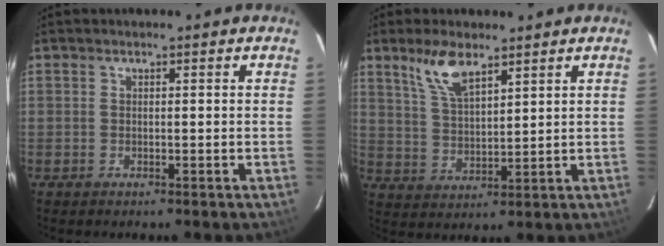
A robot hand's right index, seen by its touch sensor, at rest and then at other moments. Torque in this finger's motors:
{"motor_torque": [0.43, 0.41, 0.18, 0.06]}